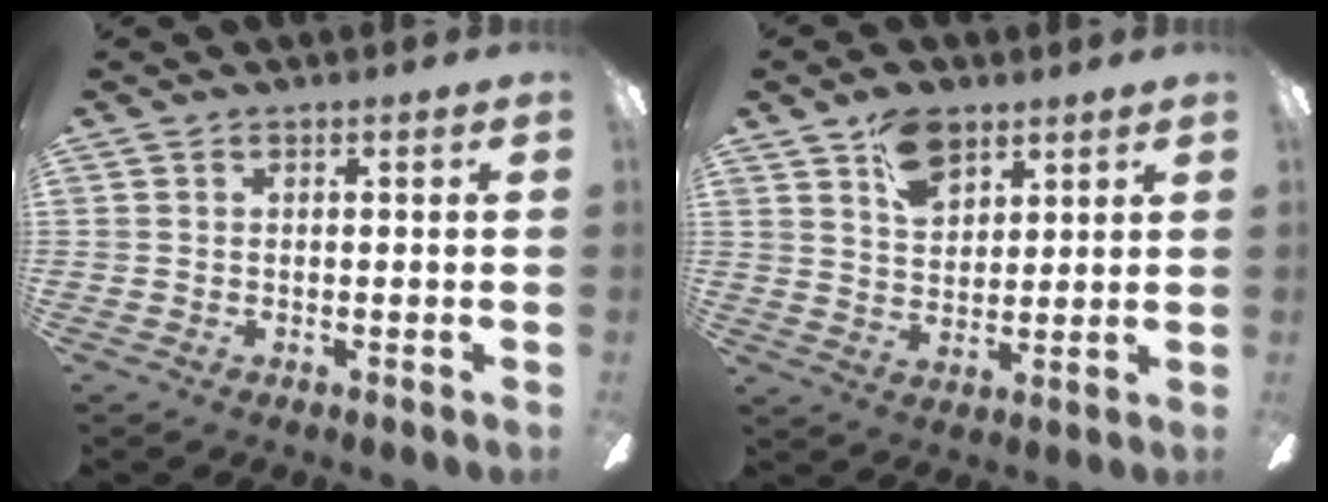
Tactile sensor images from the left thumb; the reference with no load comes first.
{"total": 9.4, "force": [6.0, 5.7, 4.5], "torque": [-0.066, -0.017, 0.109]}